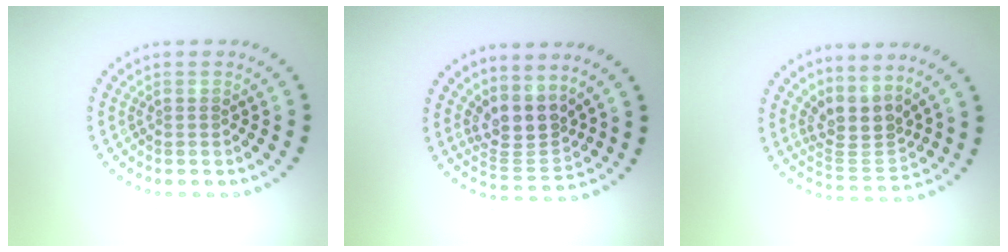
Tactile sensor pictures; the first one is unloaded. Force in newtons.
{"total": 3.6, "press": 2.7, "slide": 2.4}
{"total": 3.5, "press": 2.6, "slide": 2.3}